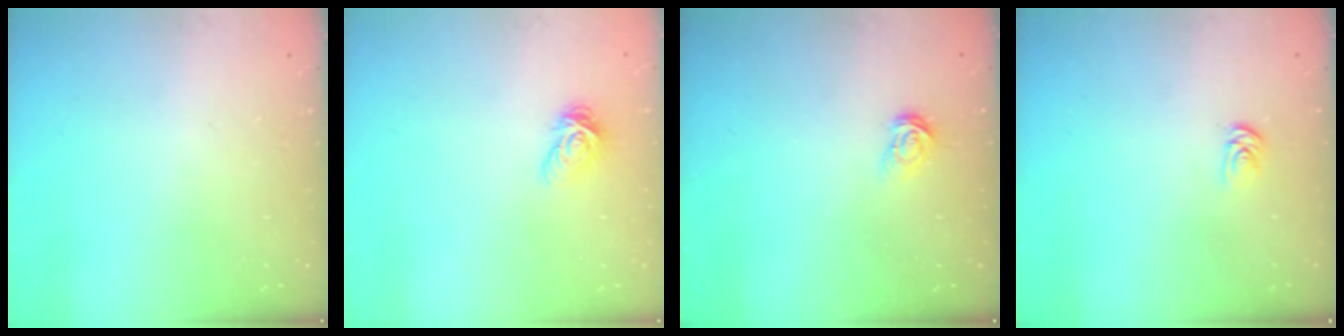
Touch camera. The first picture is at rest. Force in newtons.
{"total": 4.7, "press": 4.7, "slide": 0.0}
{"total": 3.7, "press": 3.7, "slide": 0.2}
{"total": 2.1, "press": 2.1, "slide": 0.2}